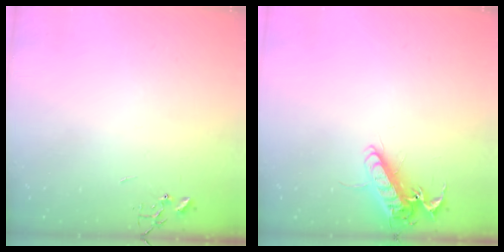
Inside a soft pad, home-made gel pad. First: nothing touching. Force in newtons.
{"total": 12.8, "press": 12.6, "slide": 2.4}